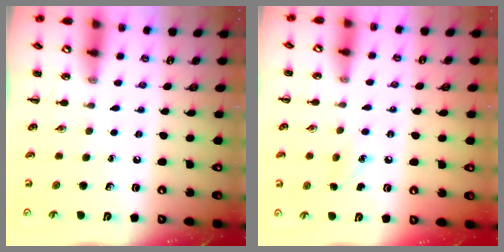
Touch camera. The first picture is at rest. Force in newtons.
{"total": 6.9, "press": 6.6, "slide": 2.1}